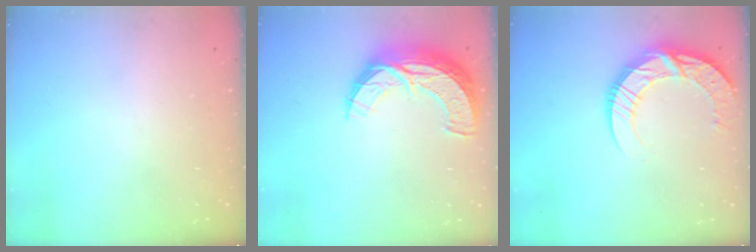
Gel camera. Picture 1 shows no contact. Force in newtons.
{"total": 12.8, "press": 12.7, "slide": 1.0}
{"total": 13.9, "press": 13.8, "slide": 1.4}